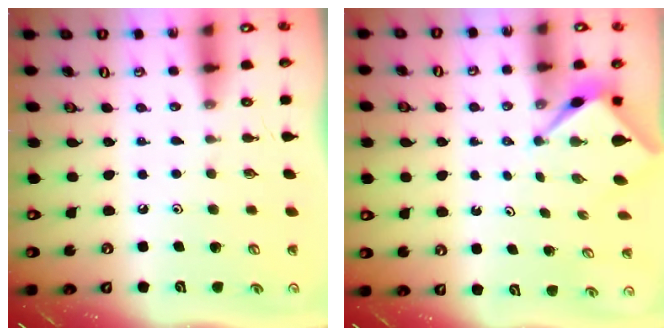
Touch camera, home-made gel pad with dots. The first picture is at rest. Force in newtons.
{"total": 2.5, "press": 2.5, "slide": 0.1}